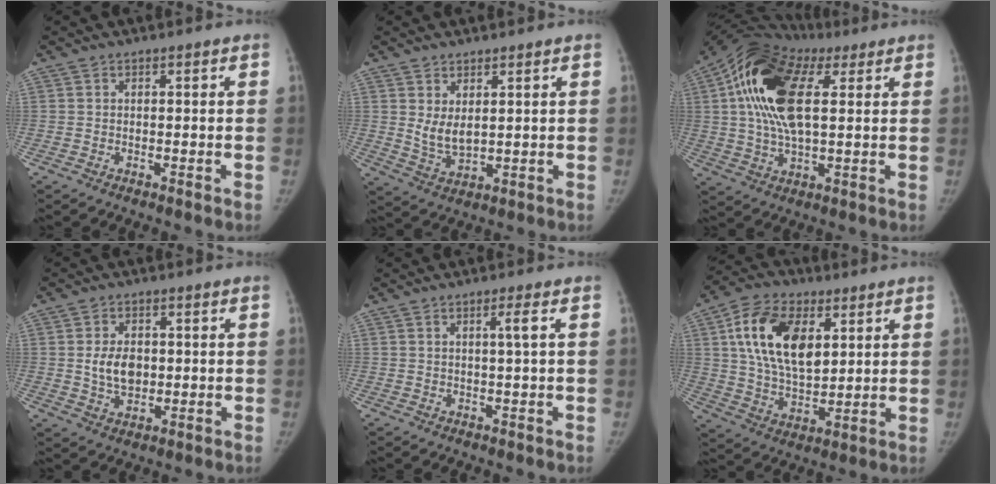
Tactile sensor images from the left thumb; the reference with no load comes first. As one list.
[{"total": 4.6, "force": [1.5, 2.3, 3.7], "torque": [-0.059, -0.024, 0.040]}, {"total": 18.3, "force": [5.1, 9.2, 15.0], "torque": [-0.285, 0.015, 0.080]}, {"total": 6.0, "force": [0.3, 4.1, 4.3], "torque": [-0.063, -0.006, 0.012]}, {"total": 1.8, "force": [0.4, -0.6, 1.7], "torque": [-0.031, -0.004, 0.008]}, {"total": 16.5, "force": [5.2, 9.6, 12.4], "torque": [-0.198, -0.014, 0.094]}]